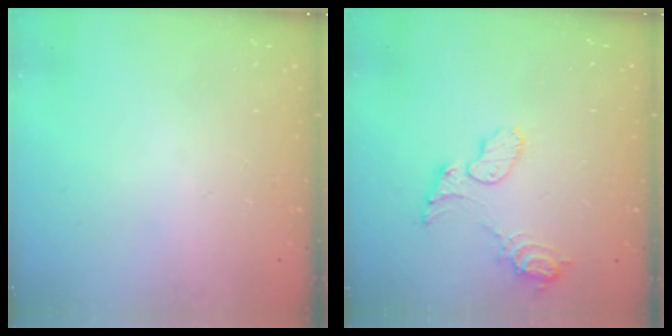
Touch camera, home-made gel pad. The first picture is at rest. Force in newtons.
{"total": 8.7, "press": 8.7, "slide": 0.7}